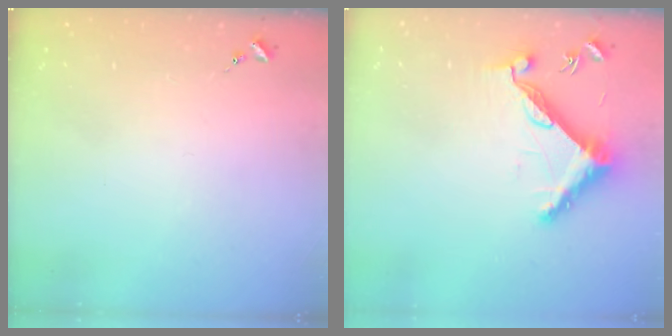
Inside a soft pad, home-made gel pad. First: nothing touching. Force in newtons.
{"total": 11.1, "press": 11.0, "slide": 0.7}